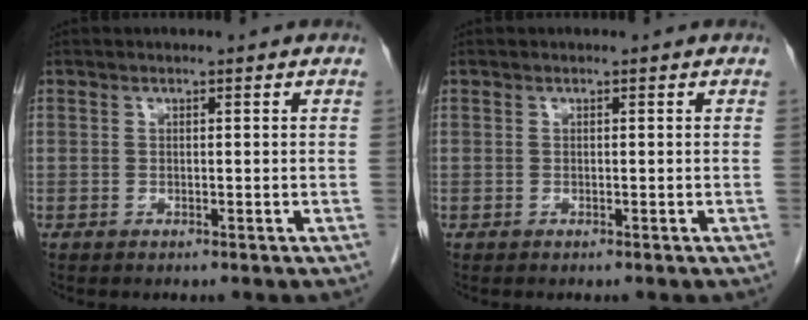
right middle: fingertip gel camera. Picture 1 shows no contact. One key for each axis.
{"total": 0.0}